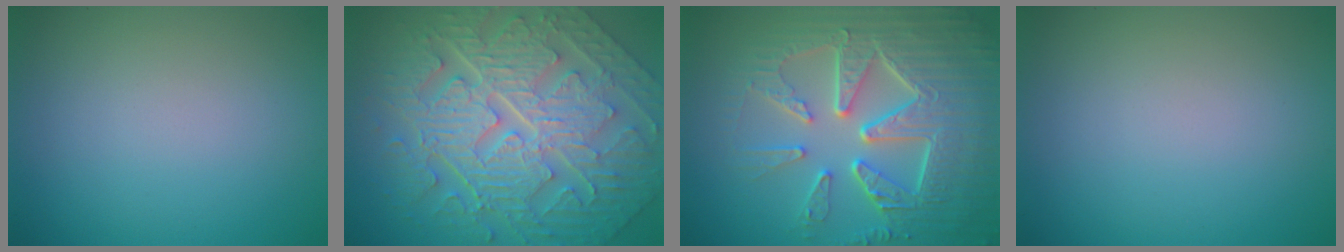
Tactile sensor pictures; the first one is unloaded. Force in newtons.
{"total": 11.6, "press": 7.9, "slide": 8.4}
{"total": 9.4, "press": 6.7, "slide": 6.5}
{"total": 0.0}